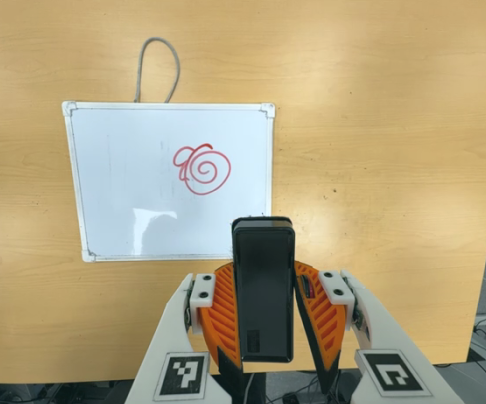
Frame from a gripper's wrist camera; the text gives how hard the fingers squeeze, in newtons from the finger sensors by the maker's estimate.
{"total": 6.7, "left": 5.2, "right": 8.2}